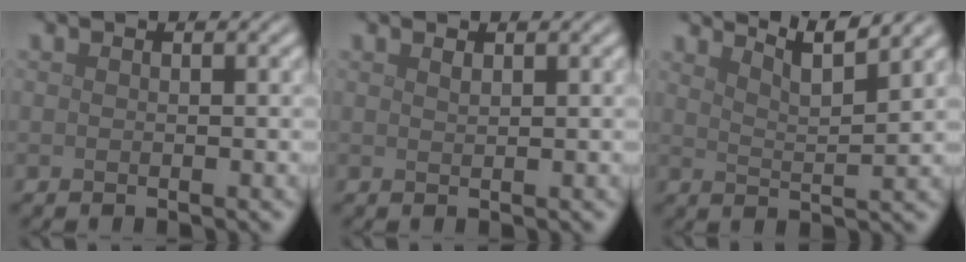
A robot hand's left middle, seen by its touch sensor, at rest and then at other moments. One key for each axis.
{"total": 0.6, "fx": 0.4, "fy": 0.2, "fz": 0.3, "tx": -0.006, "ty": -0.004, "tz": 0.010}
{"total": 4.8, "fx": 4.0, "fy": 0.7, "fz": 2.6, "tx": -0.031, "ty": 0.010, "tz": 0.045}